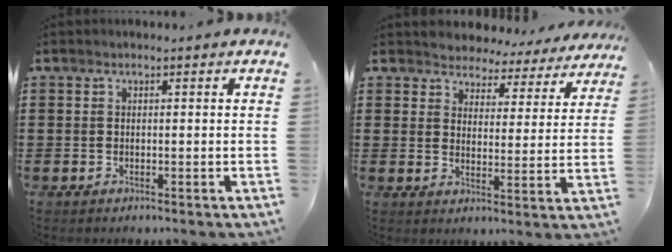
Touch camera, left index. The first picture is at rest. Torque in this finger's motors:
{"motor_torque": [1.40, -0.74, 0.56, 0.05]}